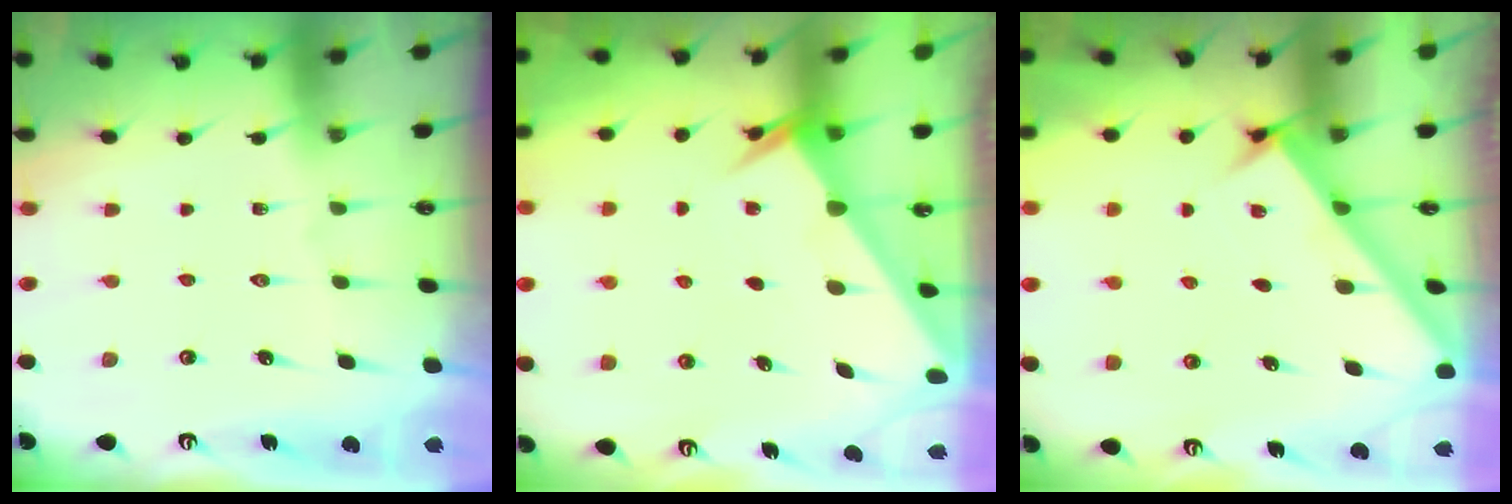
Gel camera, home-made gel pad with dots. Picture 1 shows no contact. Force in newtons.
{"total": 2.1, "press": 2.1, "slide": 0.1}
{"total": 2.8, "press": 2.7, "slide": 0.3}